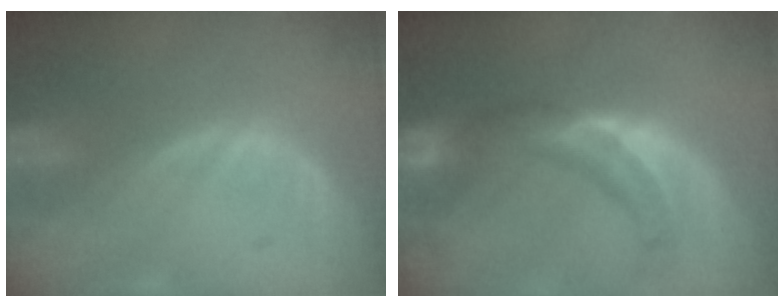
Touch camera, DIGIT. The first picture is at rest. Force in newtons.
{"total": 10.1, "press": 9.4, "slide": 3.9}